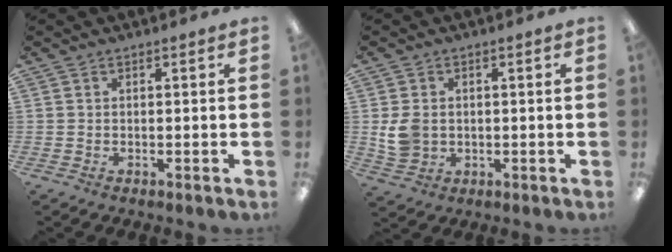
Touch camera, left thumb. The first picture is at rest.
{"total": 5.9, "force": [0.2, 5.1, 2.9], "torque": [-0.061, 0.005, 0.005]}